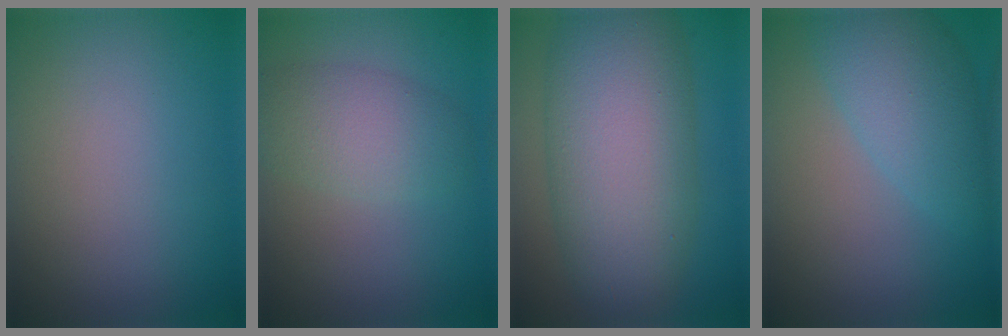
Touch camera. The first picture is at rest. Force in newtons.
{"total": 4.1, "press": 4.1, "slide": 0.2}
{"total": 11.4, "press": 11.4, "slide": 0.5}
{"total": 5.4, "press": 5.3, "slide": 0.2}